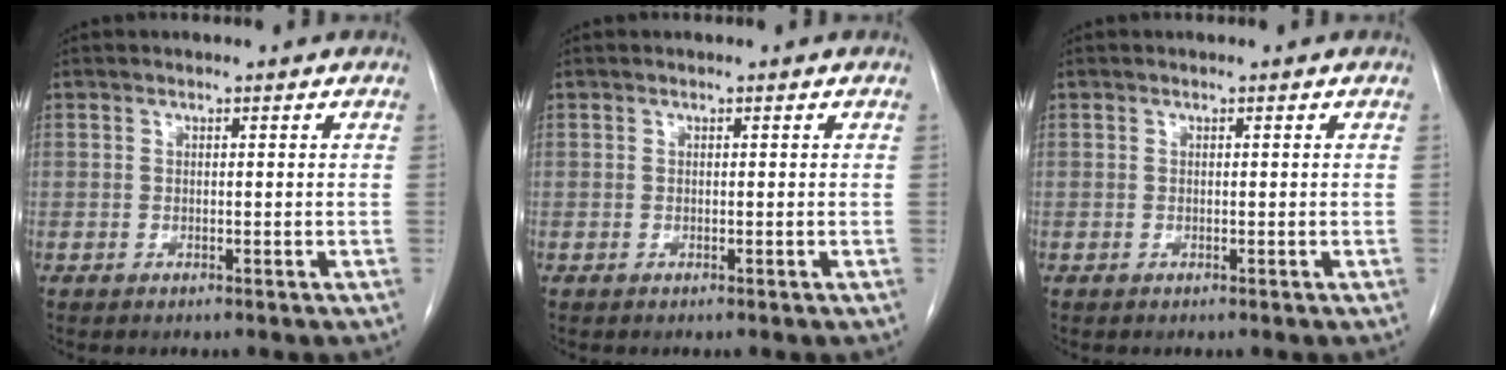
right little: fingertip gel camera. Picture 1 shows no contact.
{"total": 0.0}
{"total": 0.0}